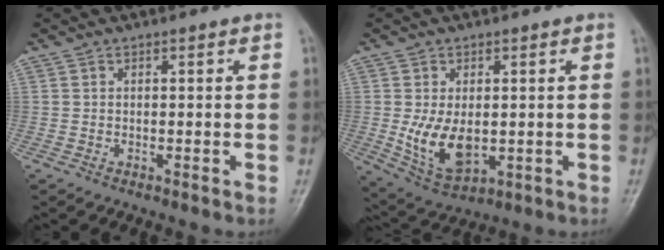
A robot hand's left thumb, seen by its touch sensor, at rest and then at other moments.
{"total": 9.5, "force": [-0.6, 5.8, 7.4], "torque": [-0.122, -0.013, 0.006]}